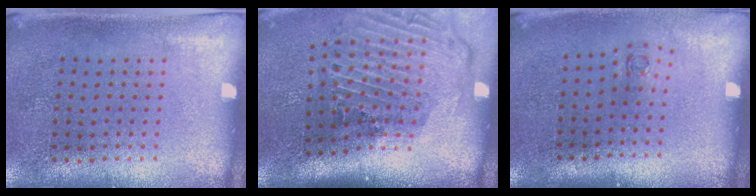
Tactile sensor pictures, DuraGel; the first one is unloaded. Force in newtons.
{"total": 3.0, "press": 2.0, "slide": 2.2}
{"total": 0.7, "press": 0.3, "slide": 0.6}